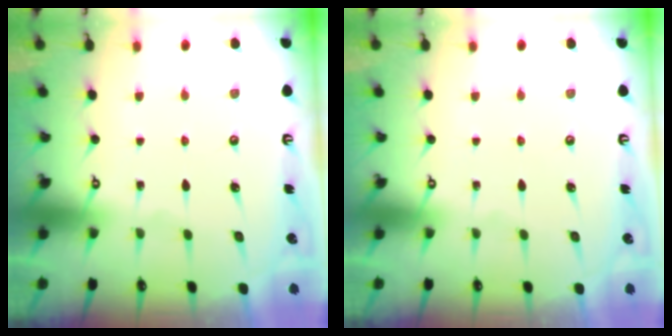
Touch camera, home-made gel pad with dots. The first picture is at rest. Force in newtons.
{"total": 0.0}